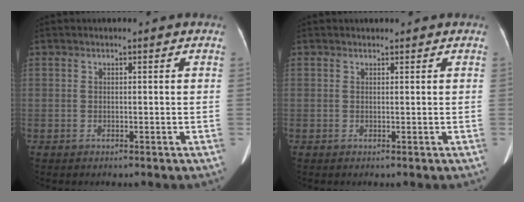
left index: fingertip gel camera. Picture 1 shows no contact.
{"total": 0.8, "force": [0.6, 0.4, 0.0], "torque": [-0.004, 0.012, 0.009]}